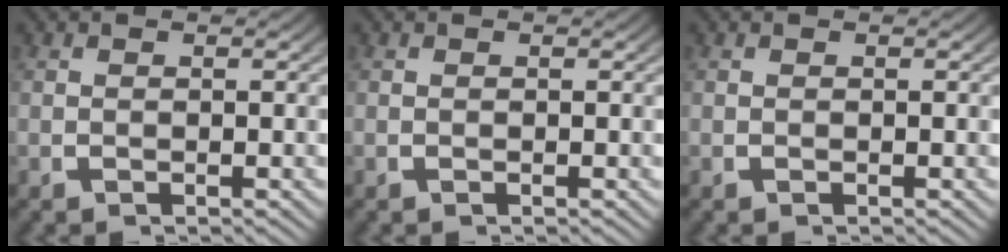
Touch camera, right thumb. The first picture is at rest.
{"total": 0.0}
{"total": 0.0}